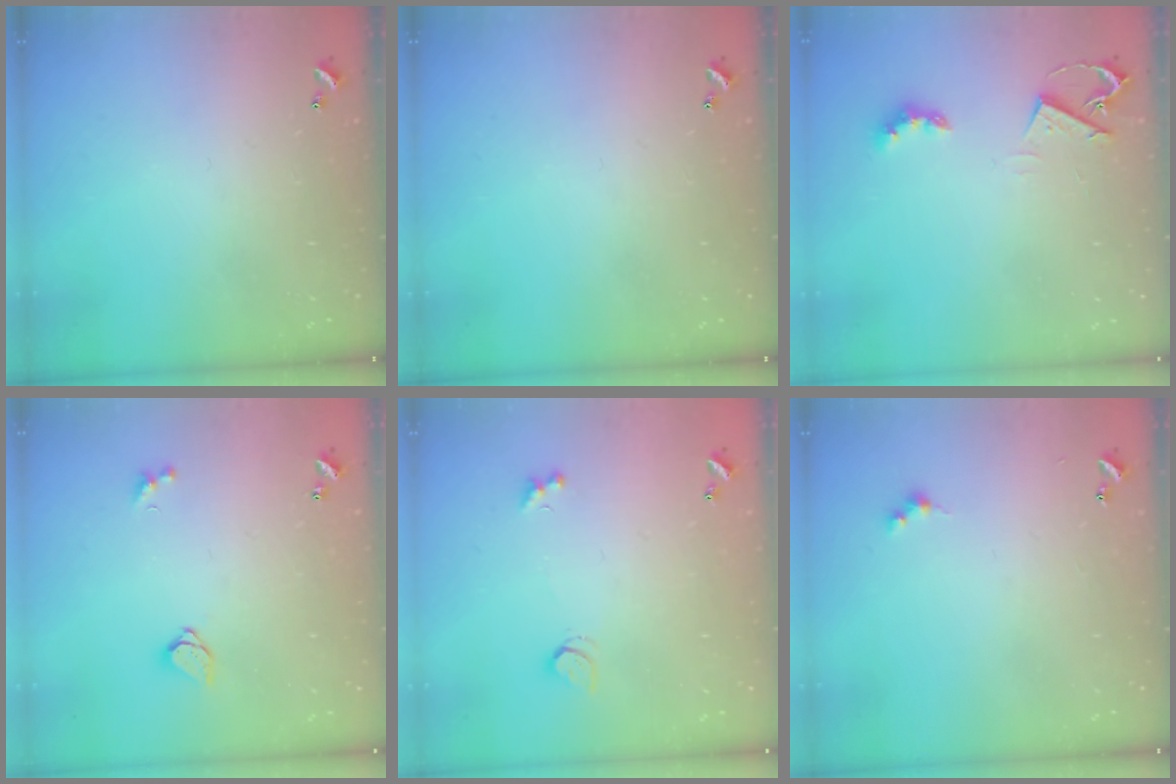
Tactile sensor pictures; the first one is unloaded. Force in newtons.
{"total": 0.0}
{"total": 4.6, "press": 4.5, "slide": 0.6}
{"total": 1.5, "press": 1.5, "slide": 0.3}
{"total": 1.8, "press": 1.8, "slide": 0.5}
{"total": 2.6, "press": 2.6, "slide": 0.5}